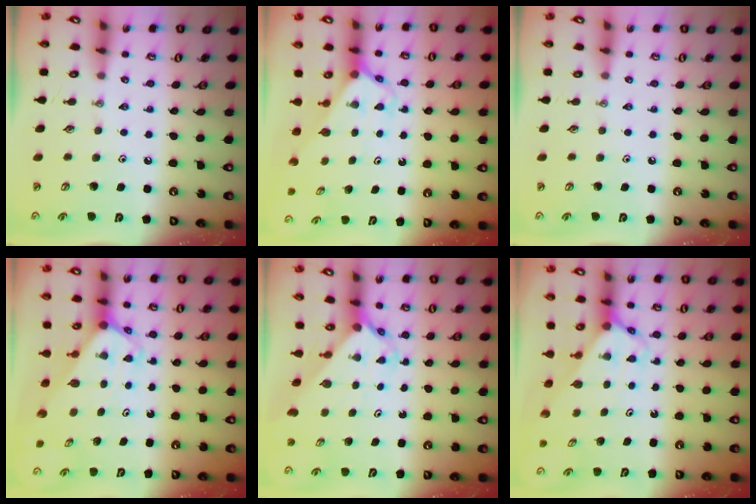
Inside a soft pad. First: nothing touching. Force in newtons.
{"total": 2.7, "press": 2.7, "slide": 0.1}
{"total": 0.0}
{"total": 2.0, "press": 2.0, "slide": 0.2}
{"total": 2.4, "press": 2.4, "slide": 0.3}
{"total": 2.7, "press": 2.7, "slide": 0.1}